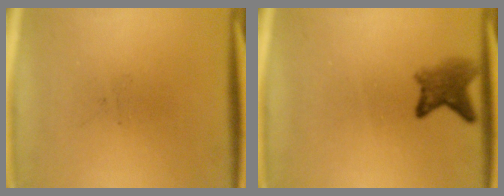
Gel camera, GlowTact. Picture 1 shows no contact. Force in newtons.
{"total": 3.7}